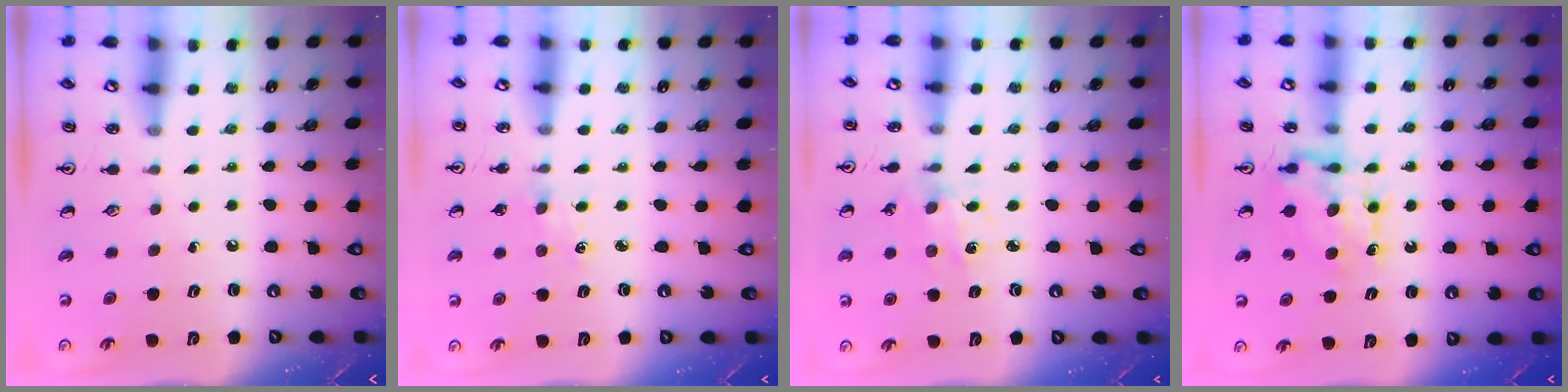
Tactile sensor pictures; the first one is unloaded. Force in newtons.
{"total": 1.2, "press": 1.2, "slide": 0.3}
{"total": 1.7, "press": 1.6, "slide": 0.1}
{"total": 7.3, "press": 7.3, "slide": 0.7}